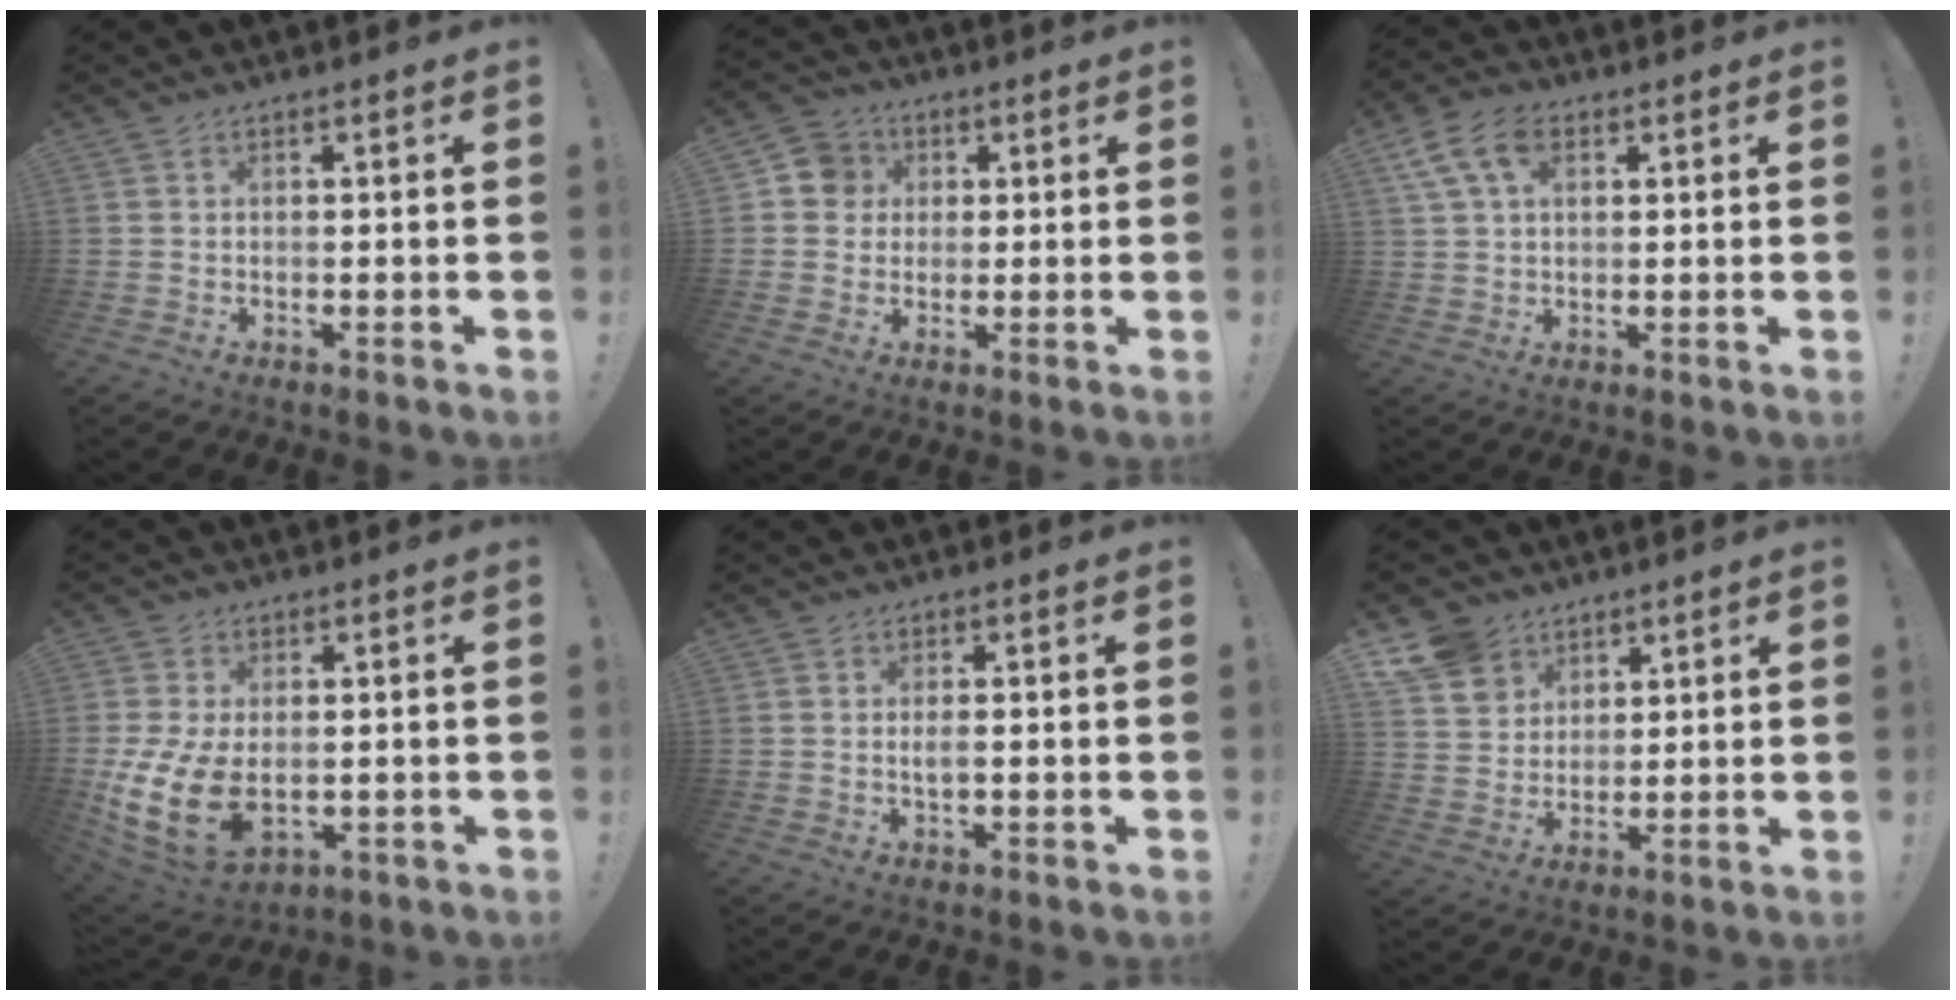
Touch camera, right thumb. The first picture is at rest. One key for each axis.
{"total": 7.3, "fx": 1.3, "fy": 7.0, "fz": 1.8, "tx": -0.021, "ty": 0.003, "tz": 0.027}
{"total": 10.1, "fx": 4.1, "fy": 6.3, "fz": 6.8, "tx": -0.118, "ty": 0.000, "tz": 0.077}
{"total": 14.4, "fx": -1.5, "fy": 9.3, "fz": 10.9, "tx": -0.211, "ty": -0.009, "tz": -0.022}
{"total": 1.8, "fx": -0.4, "fy": 0.6, "fz": 1.7, "tx": -0.025, "ty": -0.002, "tz": -0.008}
{"total": 10.4, "fx": 6.5, "fy": 7.6, "fz": 2.7, "tx": -0.052, "ty": -0.040, "tz": 0.131}